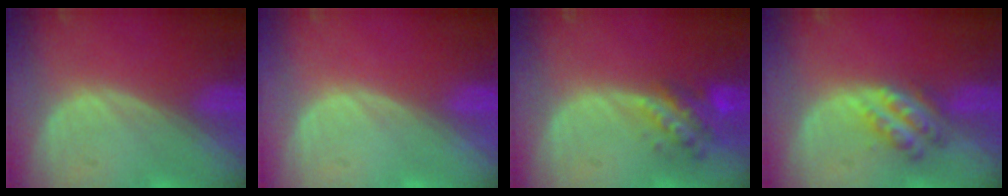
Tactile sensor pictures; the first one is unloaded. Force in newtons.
{"total": 0.0}
{"total": 6.3, "press": 5.7, "slide": 2.5}
{"total": 5.4, "press": 4.9, "slide": 2.3}